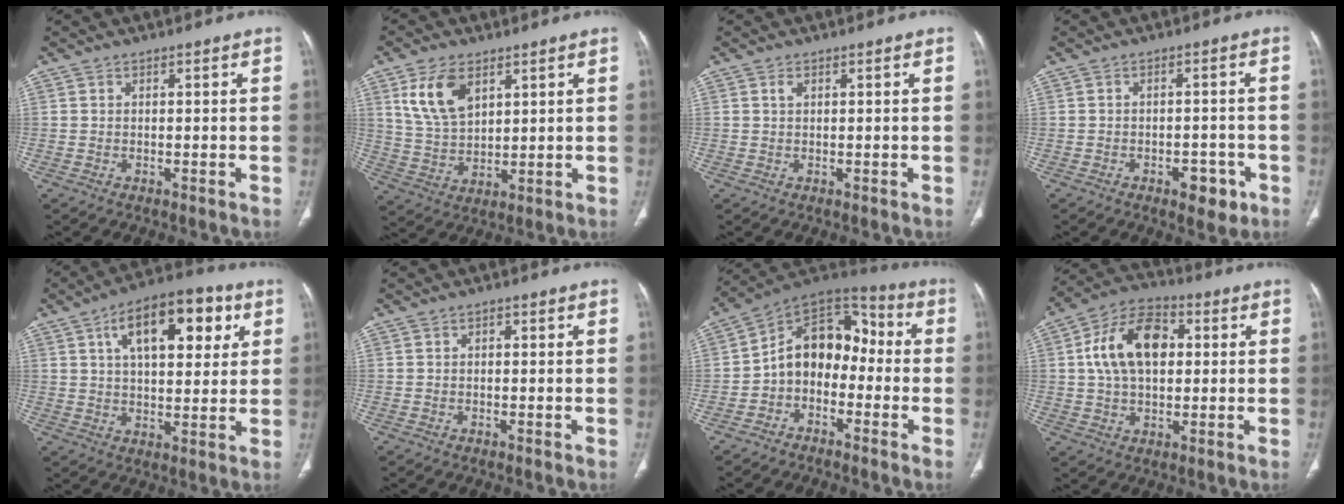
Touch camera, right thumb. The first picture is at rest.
{"total": 10.2, "force": [4.9, 5.9, 6.8], "torque": [-0.118, -0.017, 0.104]}
{"total": 1.0, "force": [0.5, 0.5, 0.7], "torque": [-0.015, 0.004, 0.010]}
{"total": 5.3, "force": [-2.6, 2.8, 3.6], "torque": [-0.029, 0.014, -0.030]}
{"total": 17.0, "force": [6.4, 8.3, 13.4], "torque": [-0.167, 0.002, 0.096]}
{"total": 0.9, "force": [0.2, 0.6, 0.7], "torque": [-0.007, 0.003, 0.000]}
{"total": 12.8, "force": [-2.2, 9.4, 8.4], "torque": [-0.097, 0.066, -0.055]}
{"total": 14.7, "force": [2.6, 9.4, 11.1], "torque": [-0.180, 0.020, 0.037]}